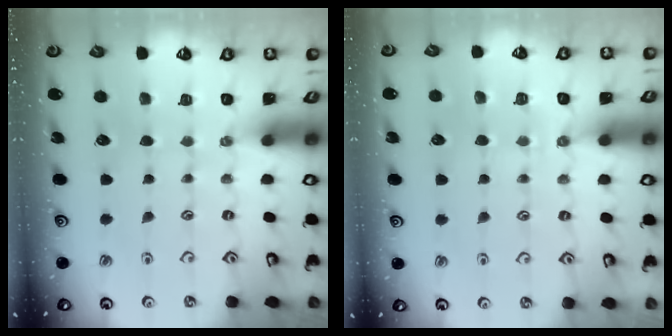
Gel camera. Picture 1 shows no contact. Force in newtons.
{"total": 2.9, "press": 2.8, "slide": 0.6}